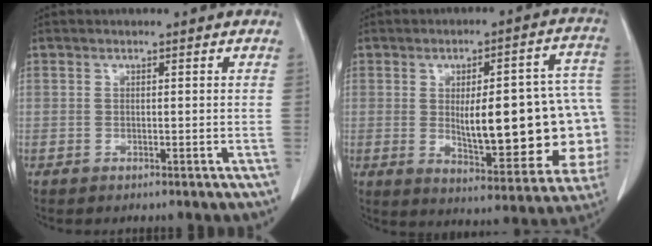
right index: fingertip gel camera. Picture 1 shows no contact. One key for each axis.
{"total": 22.8, "fx": -1.4, "fy": 6.6, "fz": 21.8, "tx": -0.214, "ty": 0.029, "tz": 0.006}